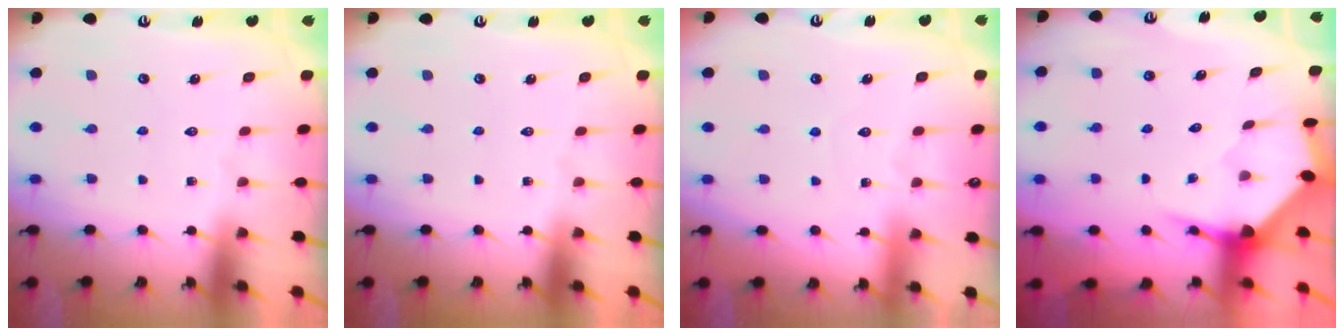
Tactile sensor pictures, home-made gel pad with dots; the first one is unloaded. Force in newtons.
{"total": 0.0}
{"total": 3.6, "press": 3.6, "slide": 0.4}
{"total": 3.6, "press": 3.6, "slide": 0.4}